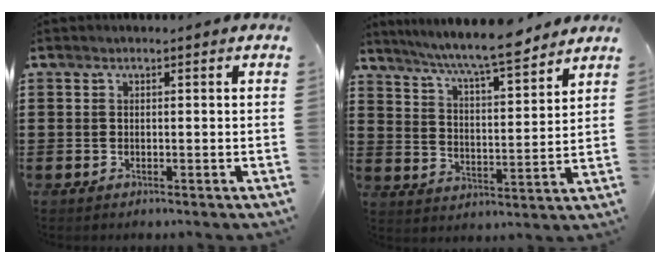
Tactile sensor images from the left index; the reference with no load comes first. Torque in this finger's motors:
{"motor_torque": [1.68, -0.46, 0.66, 0.13]}